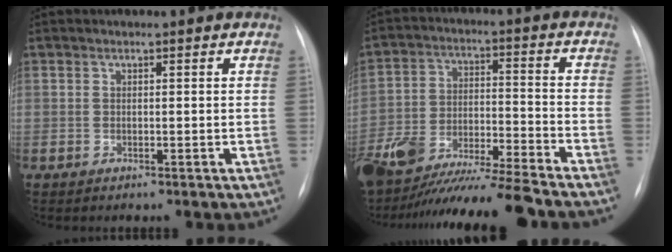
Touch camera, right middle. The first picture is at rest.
{"total": 20.3, "force": [-17.8, 0.5, 9.8], "torque": [-0.193, -0.030, -0.305]}